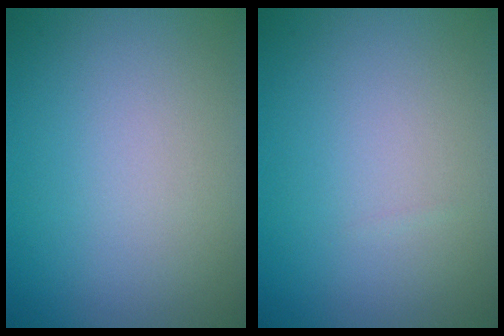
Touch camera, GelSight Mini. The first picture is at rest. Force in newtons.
{"total": 0.0}